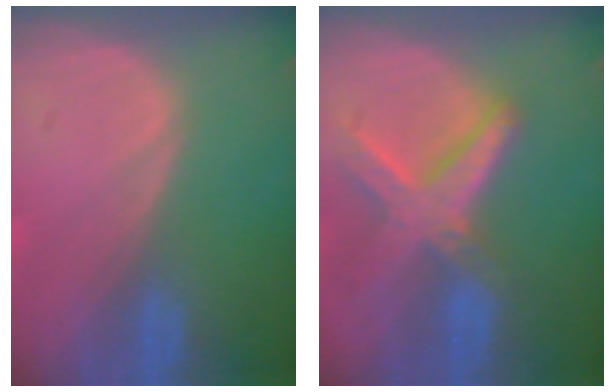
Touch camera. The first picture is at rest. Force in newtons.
{"total": 8.3, "press": 7.1, "slide": 4.3}